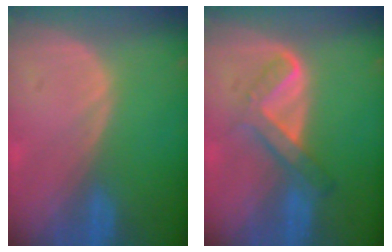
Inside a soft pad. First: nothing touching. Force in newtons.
{"total": 5.4, "press": 5.0, "slide": 2.0}